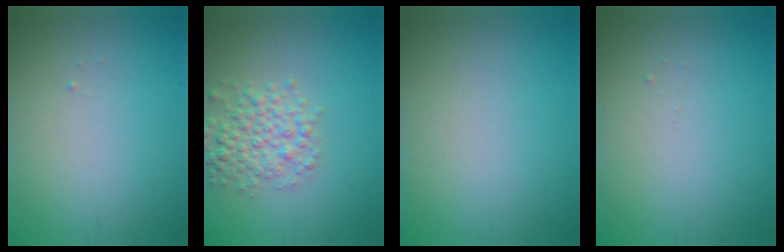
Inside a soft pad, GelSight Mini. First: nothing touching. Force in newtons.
{"total": 3.8, "press": 3.8, "slide": 0.1}
{"total": 0.0}
{"total": 0.0}